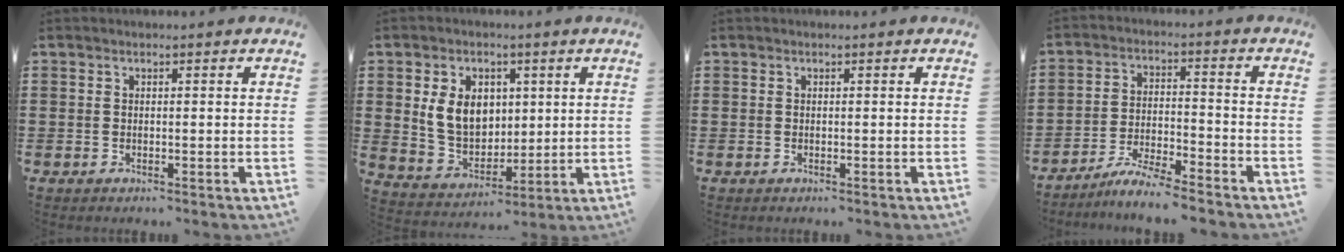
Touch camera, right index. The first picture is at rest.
{"total": 7.9, "force": [1.7, 6.0, 4.9], "torque": [-0.119, 0.010, 0.029]}
{"total": 0.0}
{"total": 5.4, "force": [-5.1, -0.7, 1.5], "torque": [-0.039, -0.009, -0.102]}